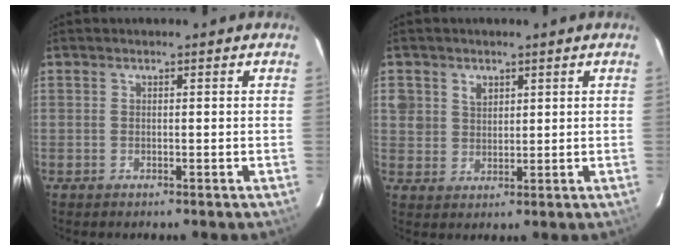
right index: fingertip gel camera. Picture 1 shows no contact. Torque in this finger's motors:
{"motor_torque": [-0.03, 0.02, 0.05, 0.02]}